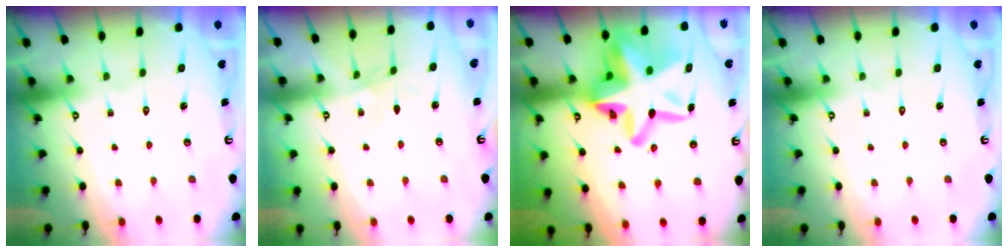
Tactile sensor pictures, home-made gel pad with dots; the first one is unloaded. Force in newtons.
{"total": 2.3, "press": 2.3, "slide": 0.4}
{"total": 22.3, "press": 21.9, "slide": 4.1}
{"total": 0.0}